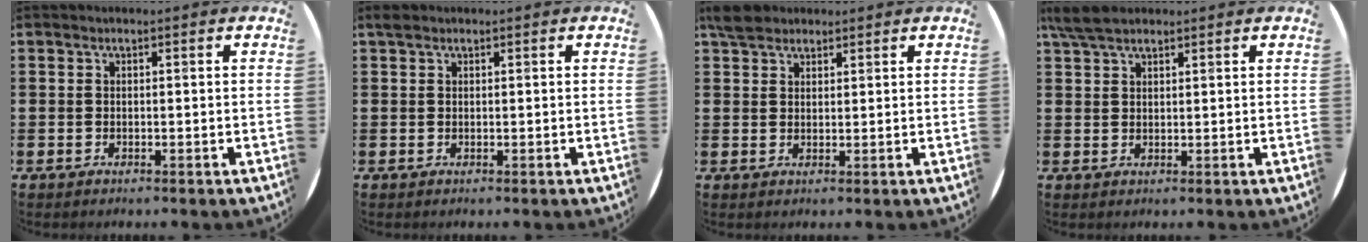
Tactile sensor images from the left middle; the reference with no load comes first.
{"total": 0.6, "force": [0.5, 0.3, 0.2], "torque": [0.003, -0.001, 0.008]}
{"total": 3.3, "force": [2.9, 1.5, 0.8], "torque": [-0.007, 0.000, 0.053]}
{"total": 4.0, "force": [3.2, 1.3, 2.1], "torque": [-0.048, 0.006, 0.060]}